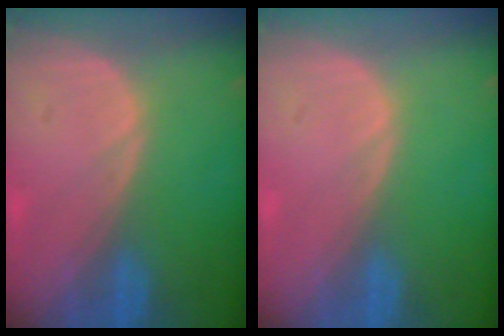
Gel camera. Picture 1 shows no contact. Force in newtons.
{"total": 0.0}